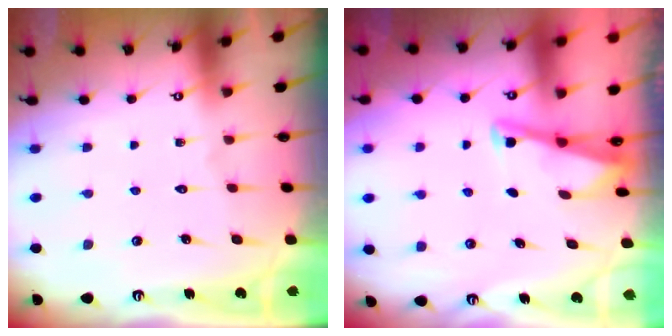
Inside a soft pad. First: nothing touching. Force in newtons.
{"total": 3.0, "press": 3.0, "slide": 0.3}